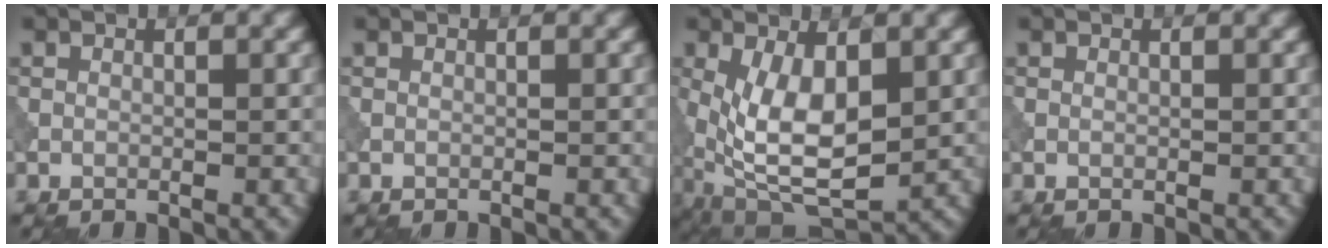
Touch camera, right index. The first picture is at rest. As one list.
[{"total": 0.0}, {"total": 8.4, "force": [0.2, 3.9, 7.5], "torque": [-0.155, -0.009, 0.003]}, {"total": 0.0}]